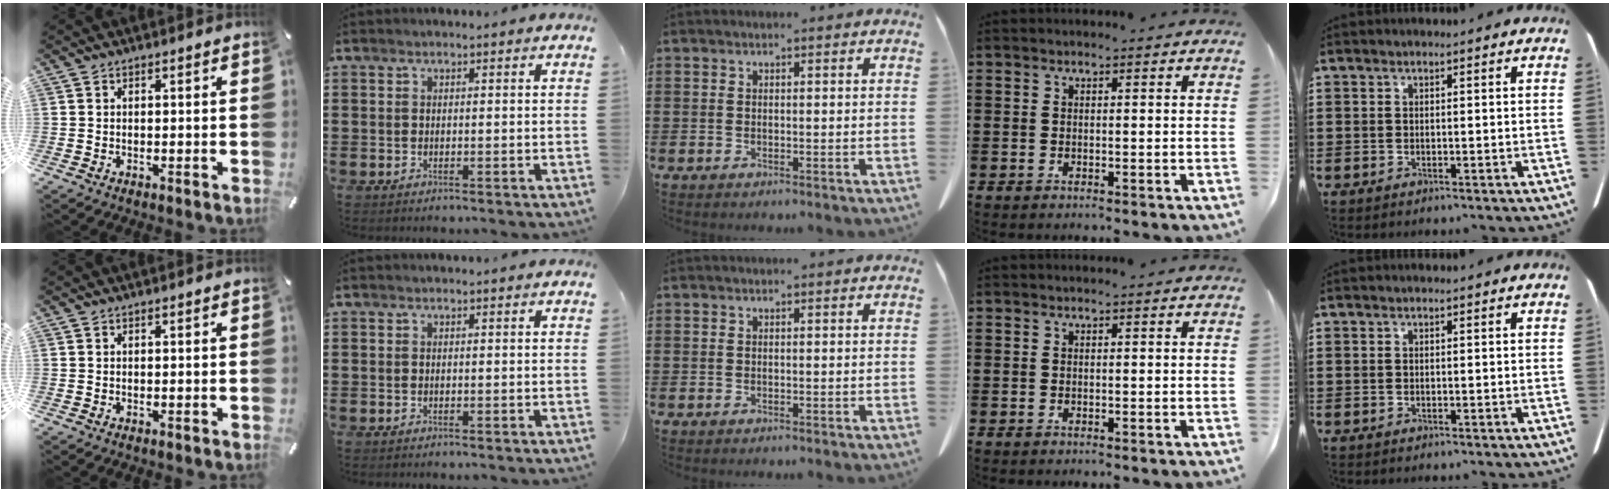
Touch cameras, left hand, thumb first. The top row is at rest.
{}